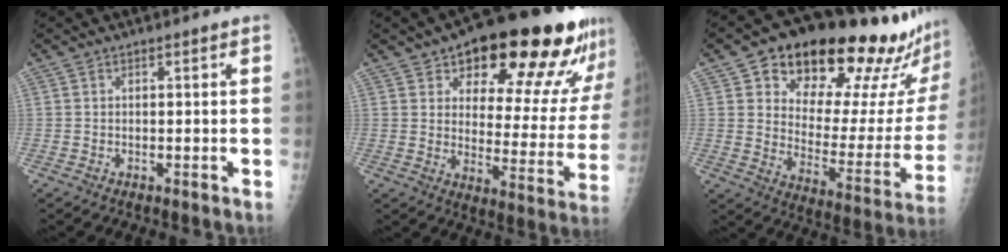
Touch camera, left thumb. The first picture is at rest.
{"total": 23.9, "force": [15.9, 8.7, 15.6], "torque": [-0.168, -0.065, 0.215]}
{"total": 28.1, "force": [18.9, 10.3, 18.1], "torque": [-0.224, -0.063, 0.266]}